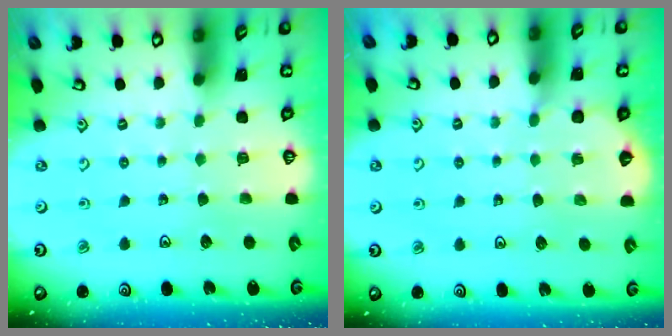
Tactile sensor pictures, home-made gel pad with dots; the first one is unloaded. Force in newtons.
{"total": 3.1, "press": 3.1, "slide": 0.2}